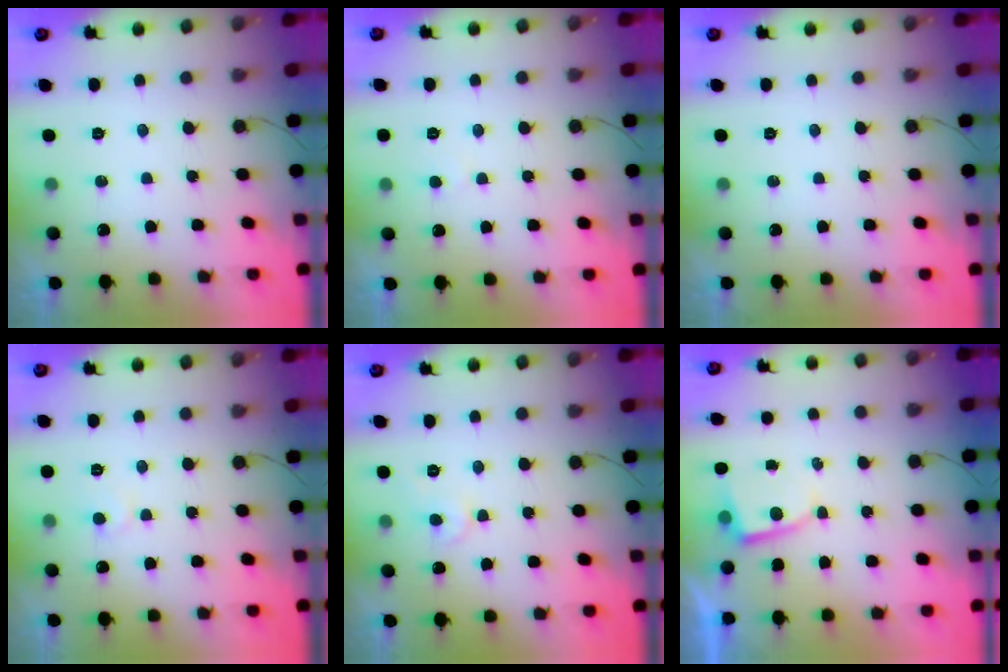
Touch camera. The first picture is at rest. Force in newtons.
{"total": 2.2, "press": 2.2, "slide": 0.2}
{"total": 0.0}
{"total": 4.7, "press": 4.6, "slide": 0.4}
{"total": 4.9, "press": 4.9, "slide": 0.3}
{"total": 2.7, "press": 2.6, "slide": 0.3}